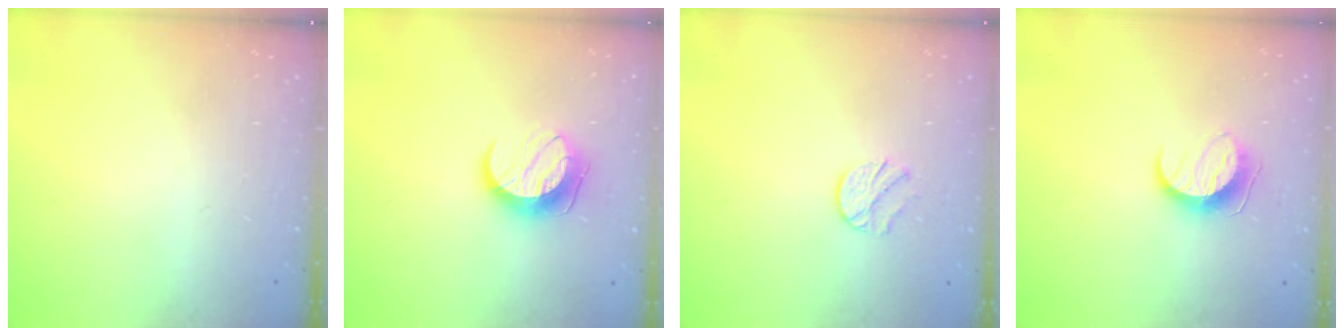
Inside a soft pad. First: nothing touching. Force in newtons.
{"total": 10.1, "press": 10.1, "slide": 0.5}
{"total": 6.1, "press": 6.0, "slide": 0.7}
{"total": 10.0, "press": 10.0, "slide": 0.3}